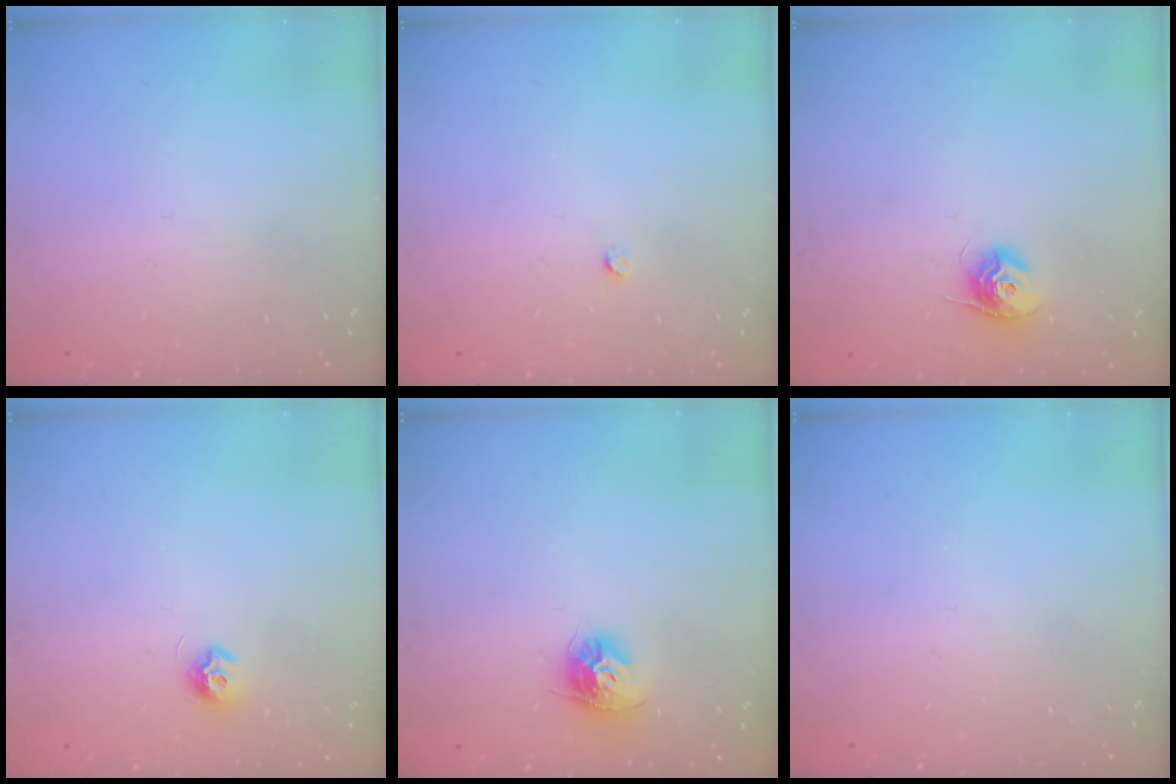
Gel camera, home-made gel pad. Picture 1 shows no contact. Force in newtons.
{"total": 2.2, "press": 2.2, "slide": 0.3}
{"total": 9.6, "press": 9.6, "slide": 0.4}
{"total": 7.2, "press": 7.2, "slide": 0.4}
{"total": 9.9, "press": 9.9, "slide": 0.5}
{"total": 0.0}